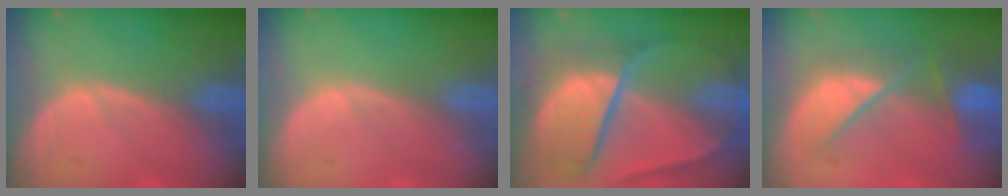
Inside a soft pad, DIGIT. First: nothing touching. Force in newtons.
{"total": 0.0}
{"total": 10.4, "press": 10.3, "slide": 1.1}
{"total": 9.6, "press": 8.2, "slide": 5.0}